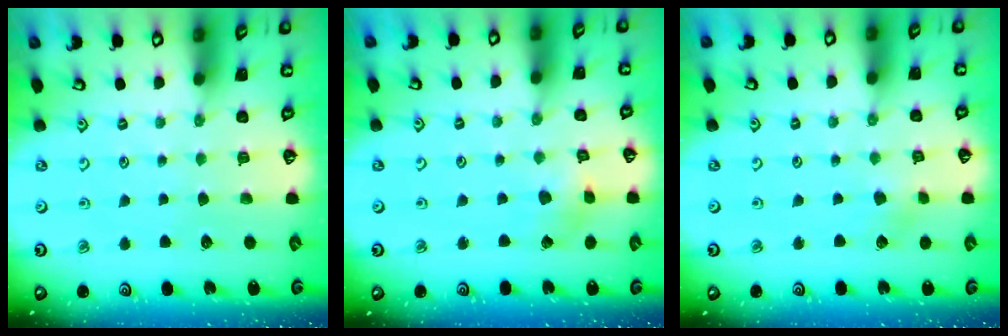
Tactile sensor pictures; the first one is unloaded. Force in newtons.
{"total": 2.5, "press": 2.5, "slide": 0.3}
{"total": 2.4, "press": 2.3, "slide": 0.4}